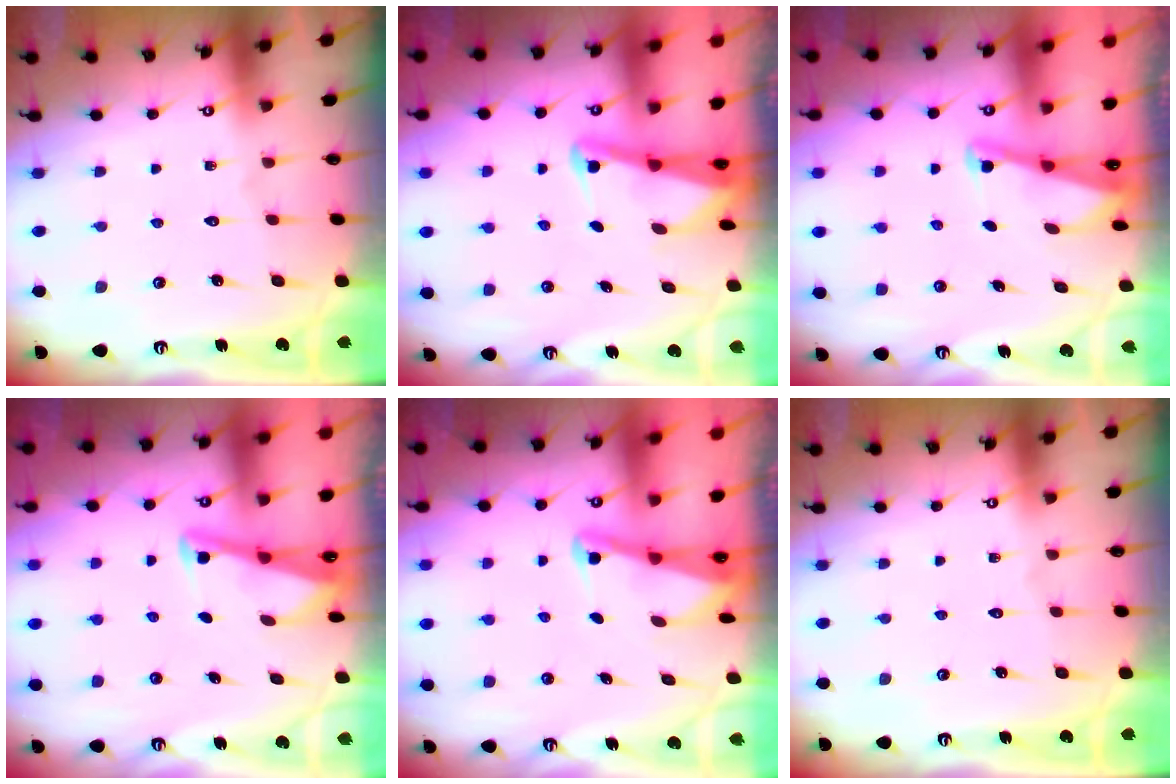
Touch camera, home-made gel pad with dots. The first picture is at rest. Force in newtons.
{"total": 2.5, "press": 2.5, "slide": 0.4}
{"total": 1.9, "press": 1.9, "slide": 0.4}
{"total": 2.8, "press": 2.7, "slide": 0.4}
{"total": 2.2, "press": 2.2, "slide": 0.3}
{"total": 0.0}